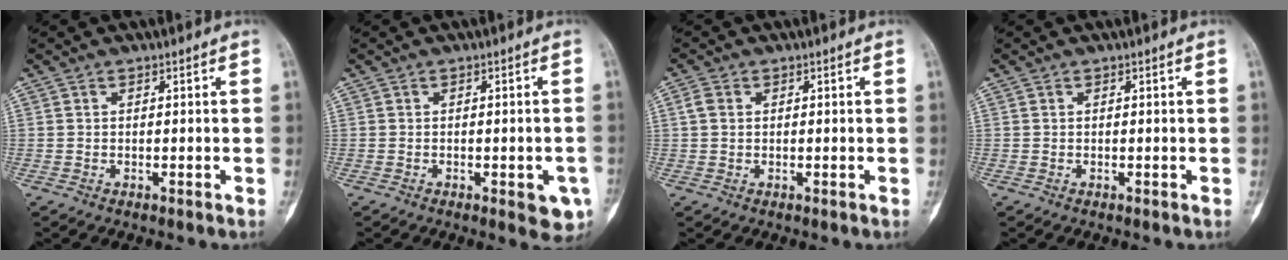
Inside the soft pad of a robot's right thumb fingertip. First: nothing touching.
{"total": 5.2, "force": [-1.9, 2.0, 4.4], "torque": [-0.039, 0.003, -0.015]}
{"total": 2.0, "force": [0.4, 1.6, 1.2], "torque": [-0.020, 0.004, 0.006]}
{"total": 0.0}